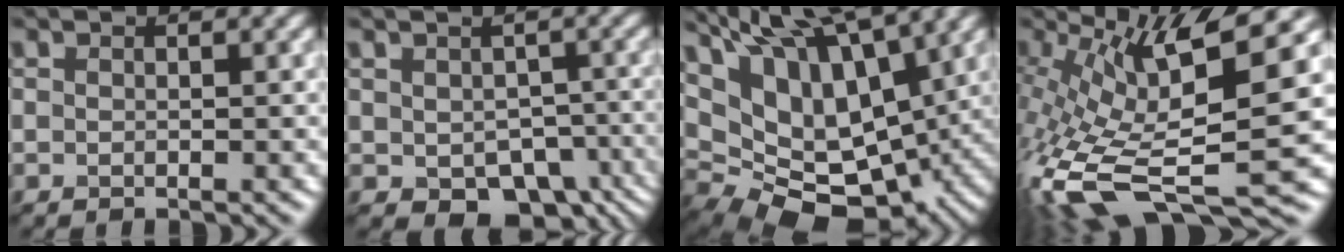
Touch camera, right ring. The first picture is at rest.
{"total": 6.4, "force": [-2.4, 4.2, 4.2], "torque": [-0.057, -0.021, -0.021]}
{"total": 17.2, "force": [6.5, 9.6, 12.7], "torque": [-0.222, 0.033, 0.132]}
{"total": 12.8, "force": [-1.2, 4.4, 11.9], "torque": [-0.248, -0.008, -0.004]}